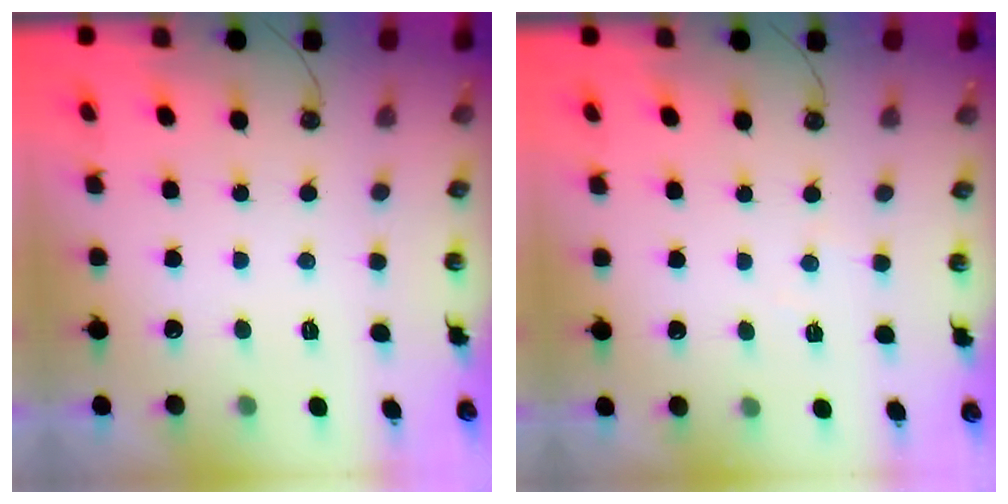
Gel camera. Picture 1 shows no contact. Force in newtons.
{"total": 2.1, "press": 2.1, "slide": 0.4}